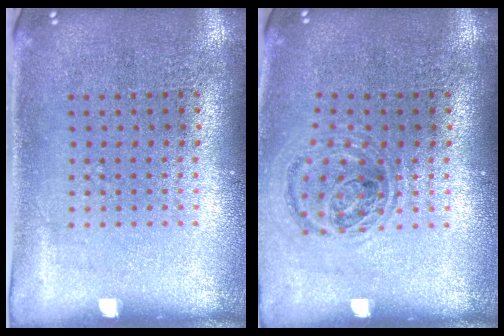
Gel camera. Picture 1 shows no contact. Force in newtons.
{"total": 1.0, "press": 0.9, "slide": 0.2}